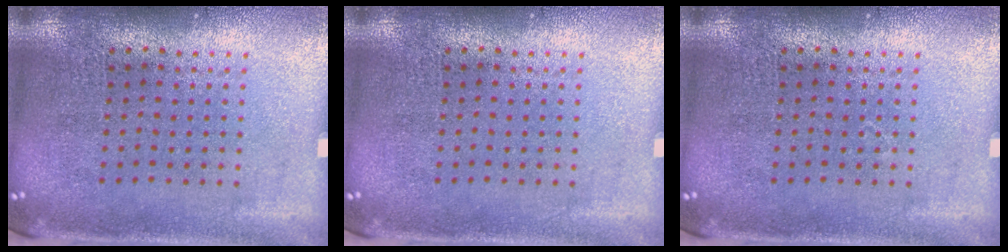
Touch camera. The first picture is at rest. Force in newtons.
{"total": 0.0}
{"total": 0.0}